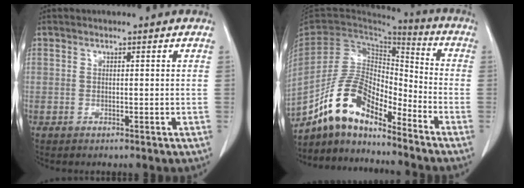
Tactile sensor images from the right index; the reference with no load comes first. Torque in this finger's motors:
{"motor_torque": [0.51, -0.57, -0.06, -0.06]}